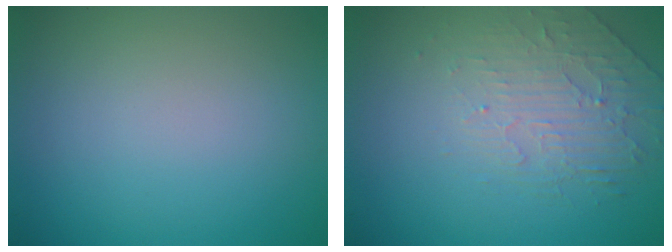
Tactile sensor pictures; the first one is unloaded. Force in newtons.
{"total": 2.2, "press": 1.5, "slide": 1.7}